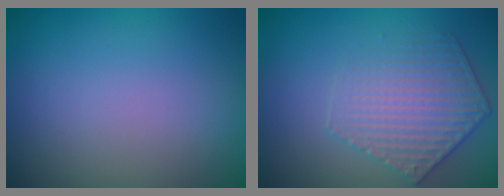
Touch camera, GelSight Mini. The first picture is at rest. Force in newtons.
{"total": 3.4, "press": 3.3, "slide": 0.7}